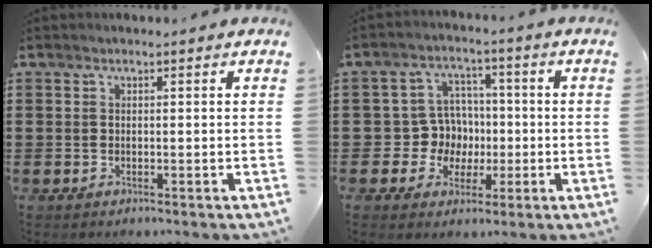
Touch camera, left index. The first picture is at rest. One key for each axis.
{"total": 7.3, "fx": 0.2, "fy": 7.1, "fz": 1.8, "tx": -0.057, "ty": 0.009, "tz": 0.010}